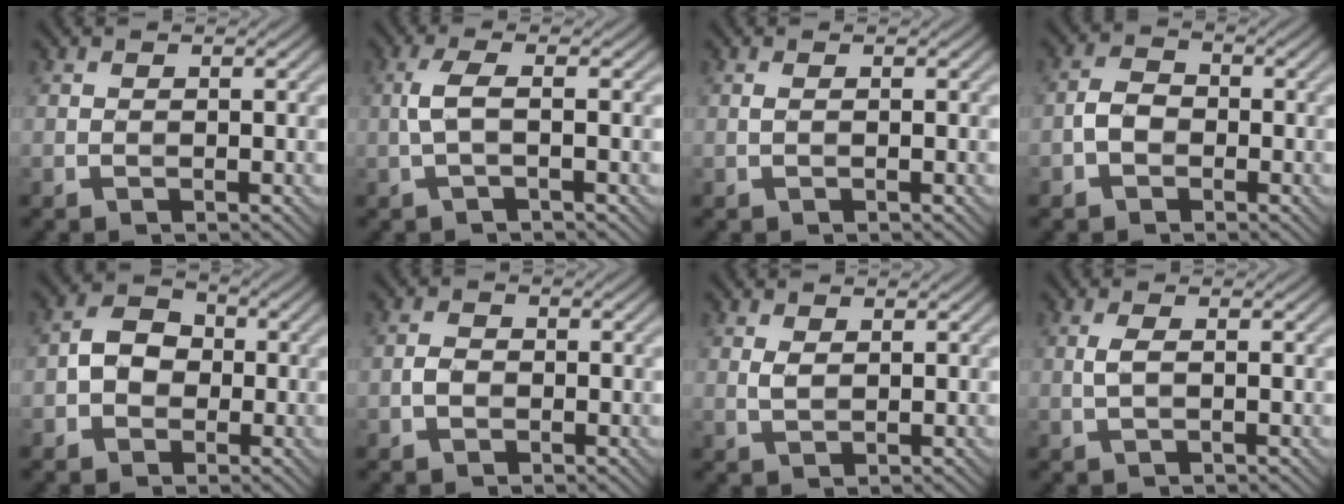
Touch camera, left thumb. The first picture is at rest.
{"total": 2.8, "force": [-0.2, 0.6, 2.8], "torque": [-0.062, 0.008, -0.008]}
{"total": 0.5, "force": [0.1, 0.1, 0.5], "torque": [-0.014, 0.002, 0.001]}
{"total": 3.1, "force": [-1.2, 2.3, 1.6], "torque": [-0.032, 0.005, -0.031]}
{"total": 4.3, "force": [-0.8, 3.5, 2.3], "torque": [-0.039, 0.007, -0.021]}
{"total": 1.7, "force": [-0.6, 1.3, 0.8], "torque": [-0.017, 0.001, -0.017]}
{"total": 1.7, "force": [0.8, 1.1, 1.1], "torque": [-0.030, 0.000, 0.016]}
{"total": 1.5, "force": [0.1, 0.5, 1.5], "torque": [-0.038, 0.005, 0.001]}